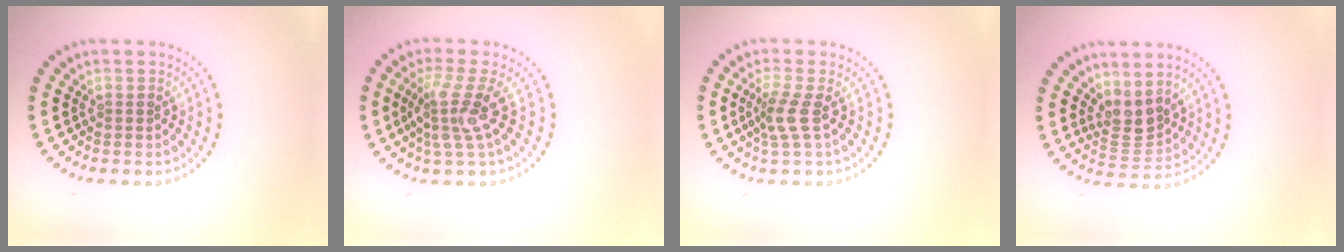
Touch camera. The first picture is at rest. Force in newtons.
{"total": 3.4, "press": 2.6, "slide": 2.3}
{"total": 2.4, "press": 1.8, "slide": 1.6}
{"total": 2.7, "press": 2.1, "slide": 1.7}